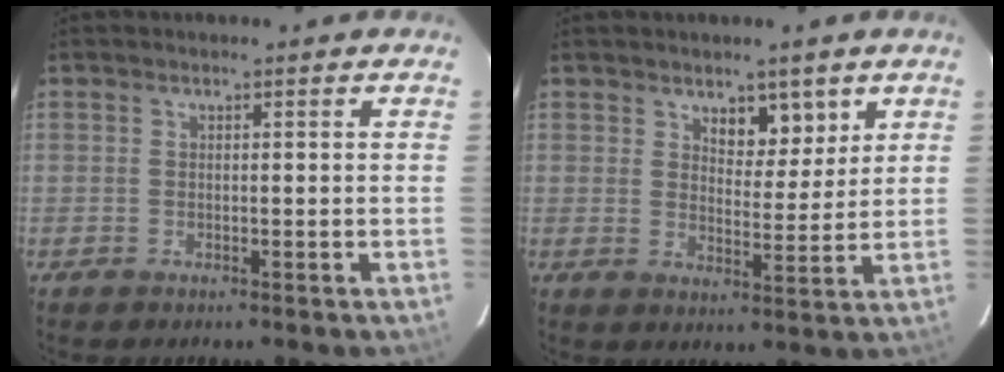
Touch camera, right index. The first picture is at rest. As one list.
[{"total": 5.2, "force": [3.3, 2.5, 3.1], "torque": [-0.037, -0.004, 0.053]}]